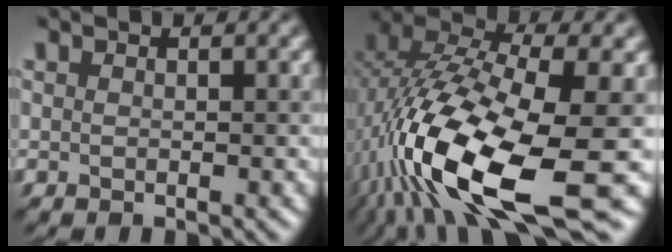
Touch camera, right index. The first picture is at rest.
{"total": 16.1, "force": [-5.5, 5.9, 13.9], "torque": [-0.282, -0.009, -0.100]}